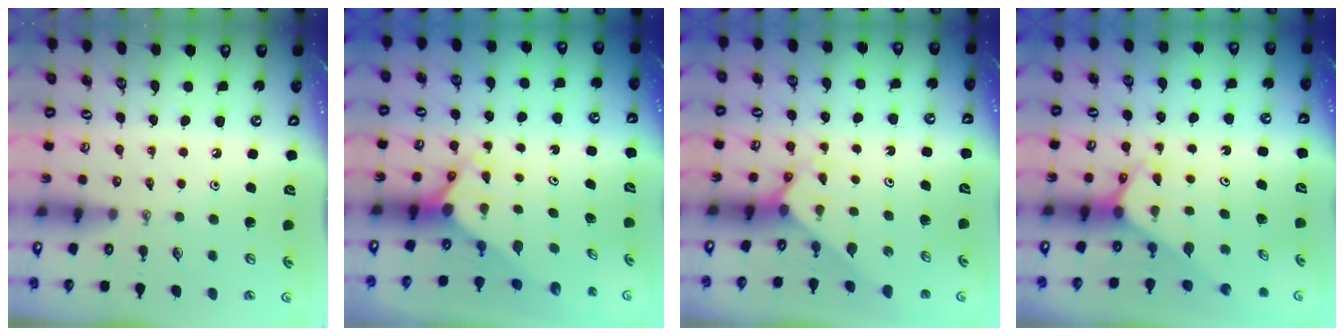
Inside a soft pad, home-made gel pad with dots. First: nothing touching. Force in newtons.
{"total": 3.0, "press": 3.0, "slide": 0.3}
{"total": 2.3, "press": 2.3, "slide": 0.2}
{"total": 2.8, "press": 2.8, "slide": 0.2}